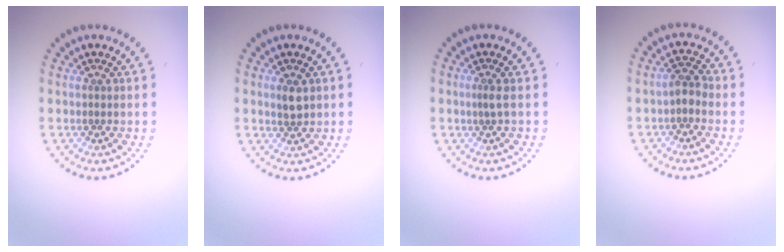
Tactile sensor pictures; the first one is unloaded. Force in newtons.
{"total": 1.6, "press": 1.6, "slide": 0.4}
{"total": 0.6, "press": 0.3, "slide": 0.5}
{"total": 1.6, "press": 1.4, "slide": 0.7}